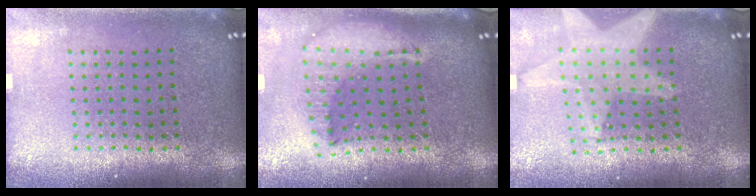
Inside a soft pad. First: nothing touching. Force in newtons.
{"total": 2.2, "press": 1.7, "slide": 1.4}
{"total": 2.2, "press": 1.8, "slide": 1.3}